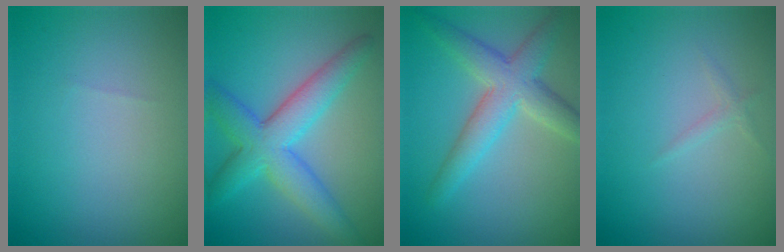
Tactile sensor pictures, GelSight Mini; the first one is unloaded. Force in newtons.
{"total": 6.3, "press": 6.3, "slide": 0.1}
{"total": 5.1, "press": 5.1, "slide": 0.3}
{"total": 0.7, "press": 0.7, "slide": 0.0}